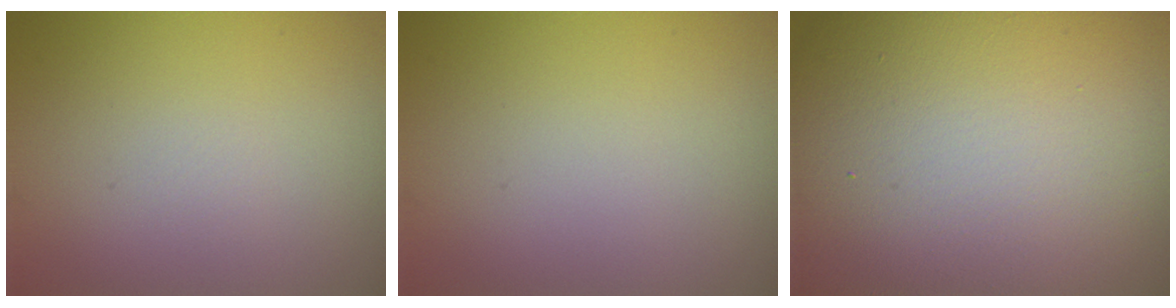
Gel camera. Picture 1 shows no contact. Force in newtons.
{"total": 0.0}
{"total": 24.5, "press": 24.5, "slide": 0.8}